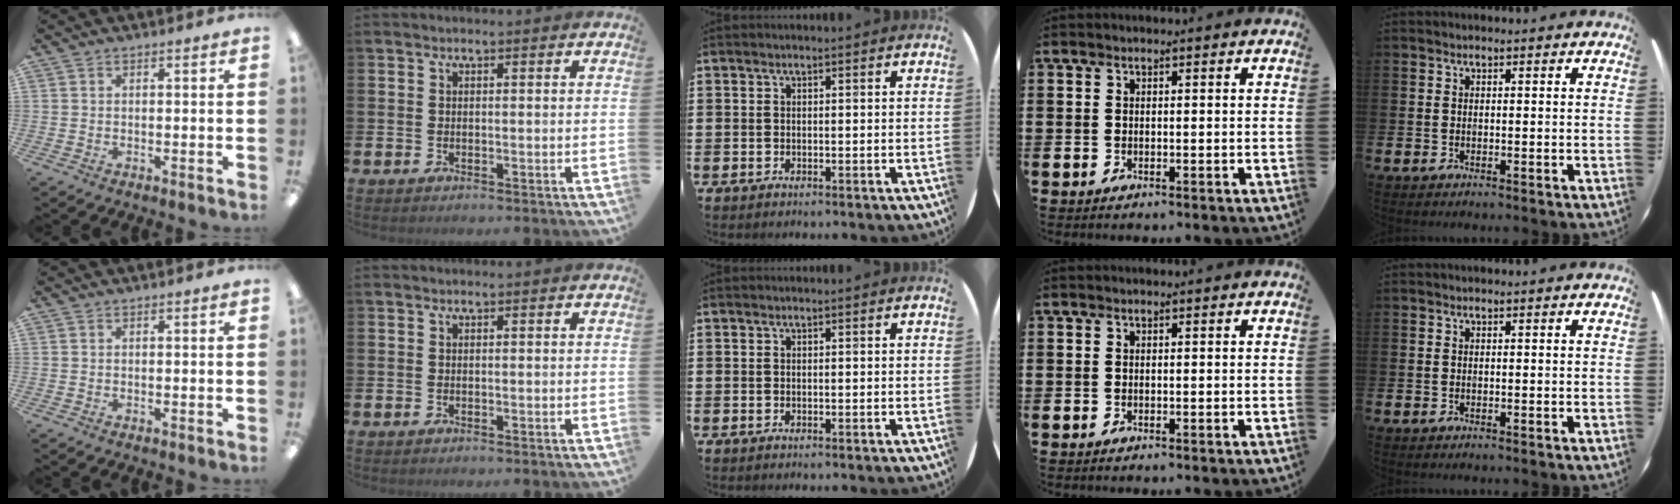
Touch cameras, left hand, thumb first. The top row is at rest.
{}